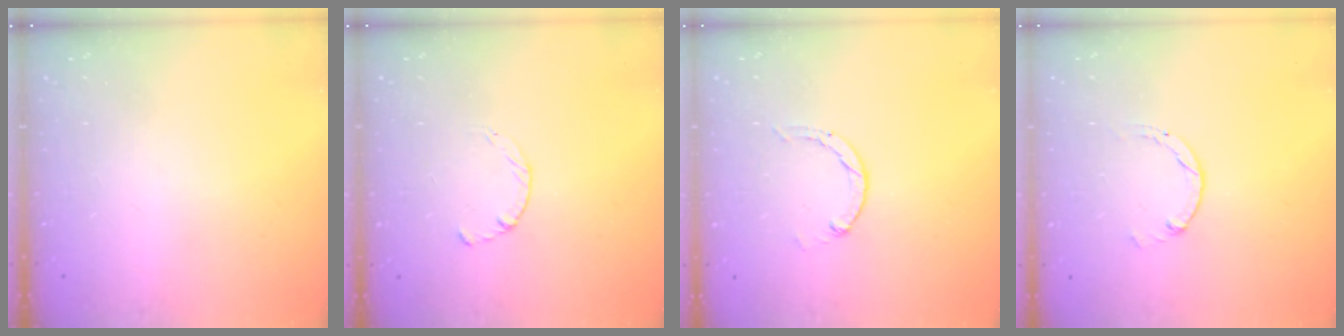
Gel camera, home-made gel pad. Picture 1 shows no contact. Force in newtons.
{"total": 1.8, "press": 1.7, "slide": 0.3}
{"total": 0.0}
{"total": 0.7, "press": 0.7, "slide": 0.2}